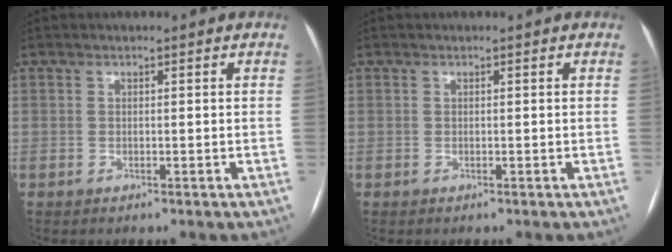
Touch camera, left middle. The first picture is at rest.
{"total": 0.0}